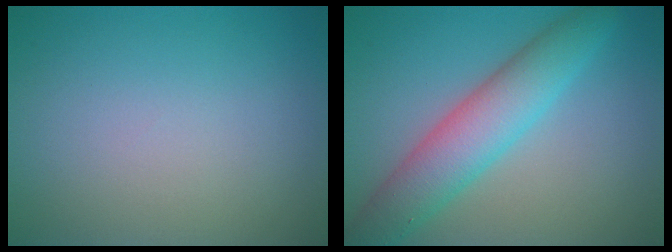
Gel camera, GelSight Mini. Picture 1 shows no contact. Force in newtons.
{"total": 6.1, "press": 6.1, "slide": 0.2}